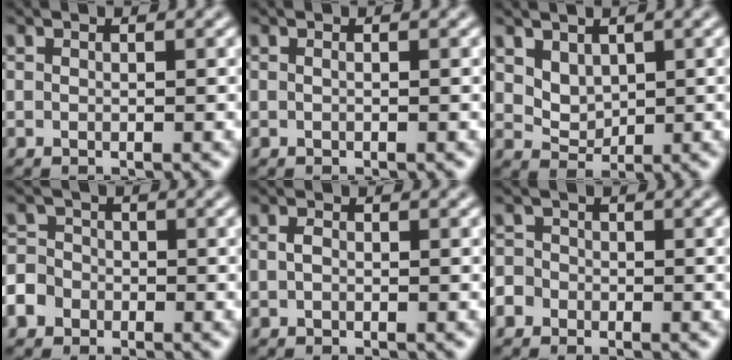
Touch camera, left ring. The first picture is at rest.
{"total": 0.0}
{"total": 2.1, "force": [1.1, 1.5, 1.0], "torque": [-0.023, -0.008, 0.027]}
{"total": 4.4, "force": [-2.4, 3.5, 1.2], "torque": [-0.017, -0.008, -0.050]}
{"total": 0.8, "force": [-0.1, 0.6, 0.6], "torque": [-0.013, 0.002, -0.002]}
{"total": 3.0, "force": [-1.7, 2.4, 0.6], "torque": [0.003, 0.002, -0.038]}